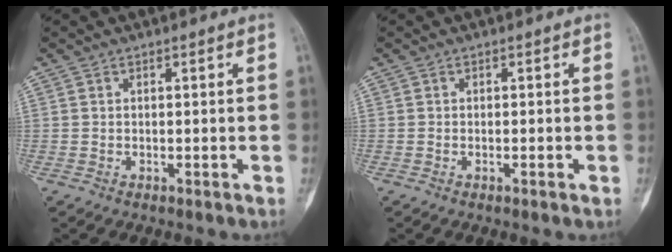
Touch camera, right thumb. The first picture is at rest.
{"total": 0.8, "force": [-0.3, 0.2, 0.7], "torque": [-0.011, 0.001, -0.005]}